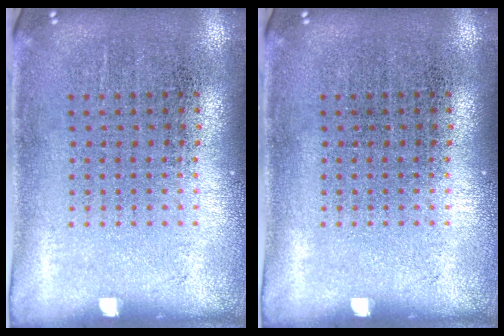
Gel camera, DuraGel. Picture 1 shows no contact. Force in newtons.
{"total": 0.0}